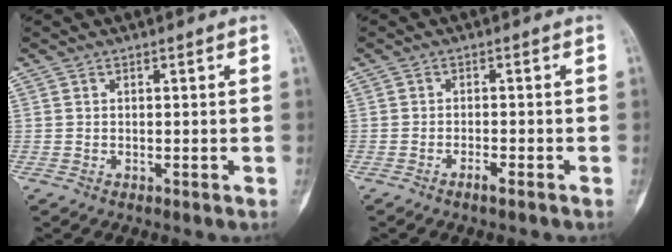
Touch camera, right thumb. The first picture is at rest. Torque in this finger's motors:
{"motor_torque": [-0.16, 0.03, -0.02, 0.01, 0.02]}